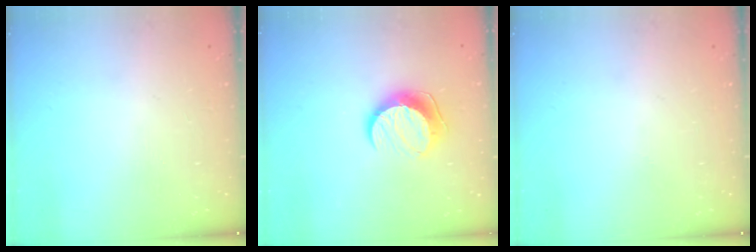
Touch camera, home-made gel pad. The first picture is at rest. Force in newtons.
{"total": 9.8, "press": 9.8, "slide": 0.5}
{"total": 0.0}